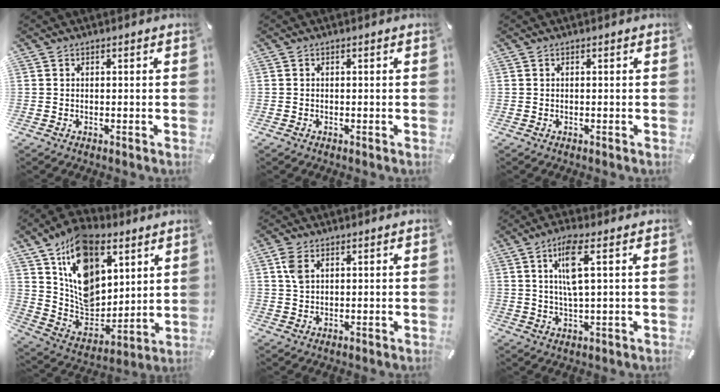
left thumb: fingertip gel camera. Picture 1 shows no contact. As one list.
[{"total": 0.0}, {"total": 0.0}, {"total": 17.4, "force": [8.5, 12.1, 9.3], "torque": [-0.167, -0.050, 0.161]}, {"total": 4.4, "force": [1.8, 2.9, 2.7], "torque": [-0.062, 0.005, 0.034]}, {"total": 7.8, "force": [2.5, 1.6, 7.2], "torque": [-0.145, -0.003, 0.036]}]